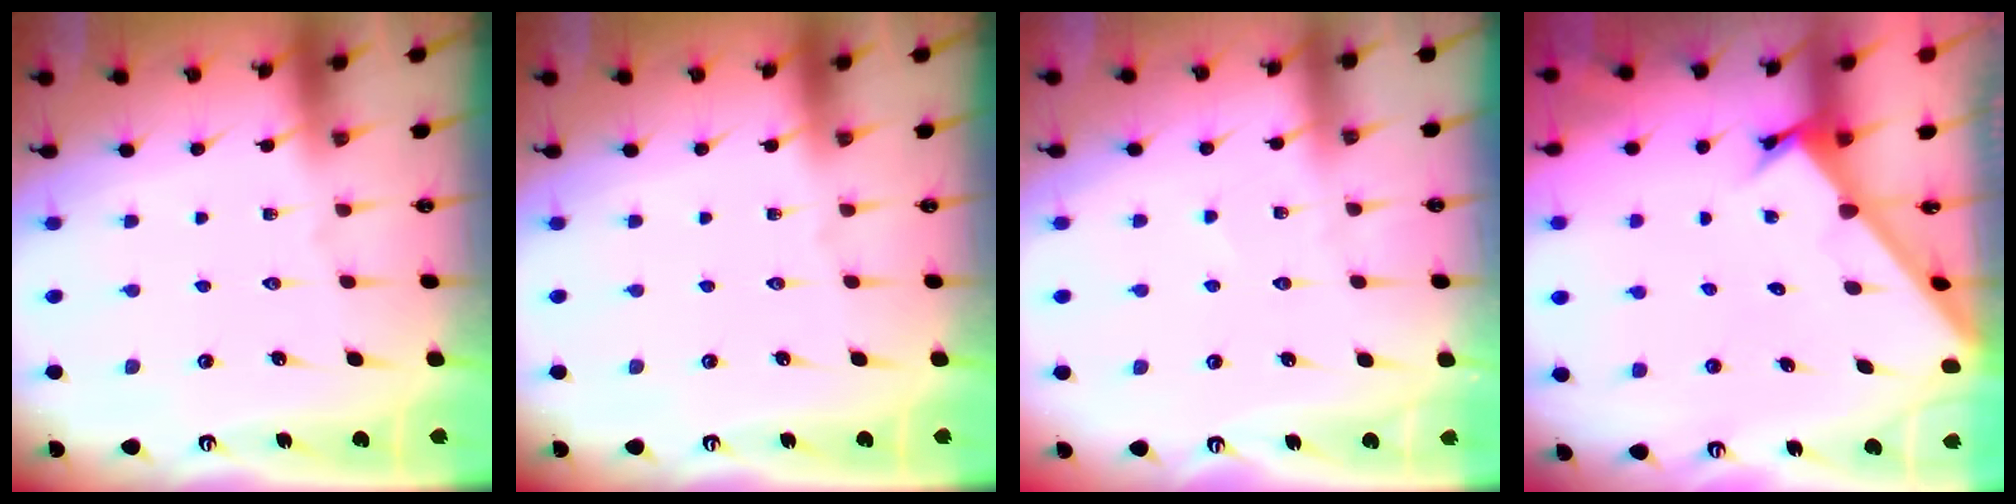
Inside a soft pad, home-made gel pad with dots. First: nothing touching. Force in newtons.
{"total": 0.0}
{"total": 3.3, "press": 3.3, "slide": 0.4}
{"total": 3.7, "press": 3.7, "slide": 0.1}